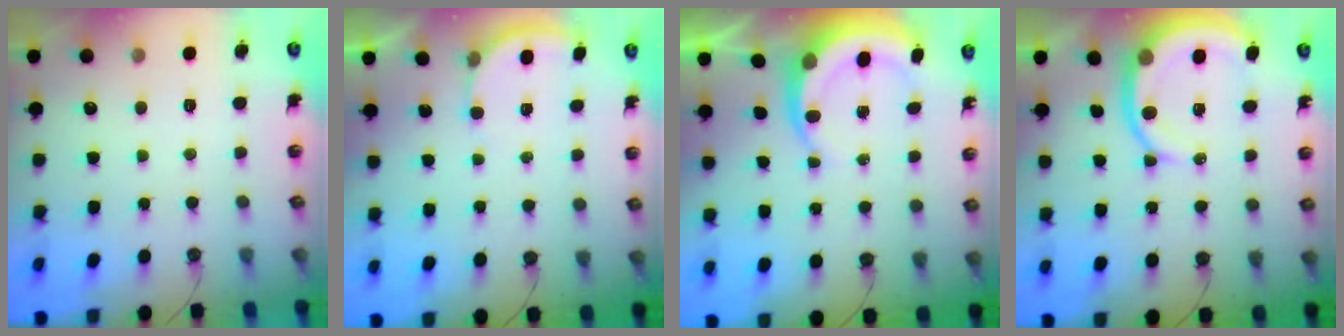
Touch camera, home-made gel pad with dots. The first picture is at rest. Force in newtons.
{"total": 2.7, "press": 2.7, "slide": 0.5}
{"total": 6.5, "press": 6.5, "slide": 0.9}
{"total": 10.0, "press": 9.9, "slide": 1.2}